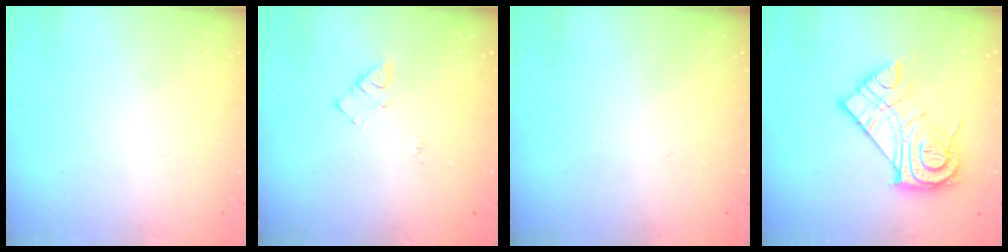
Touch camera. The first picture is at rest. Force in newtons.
{"total": 3.9, "press": 3.9, "slide": 0.5}
{"total": 0.0}
{"total": 17.8, "press": 17.8, "slide": 1.2}